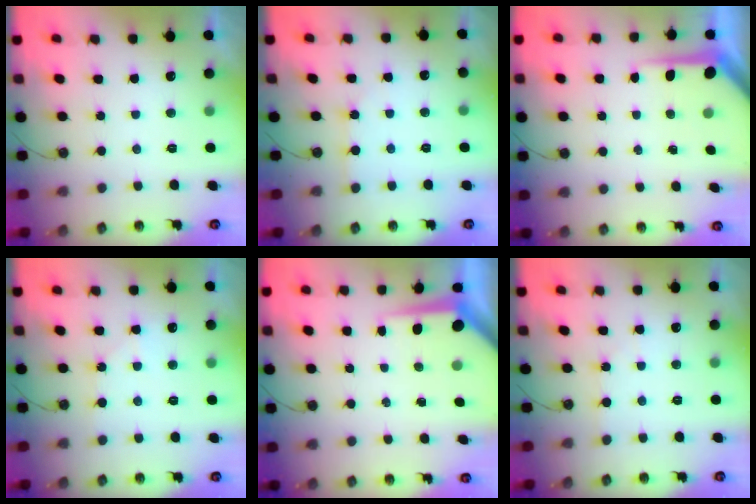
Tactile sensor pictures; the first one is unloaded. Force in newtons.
{"total": 2.4, "press": 2.4, "slide": 0.3}
{"total": 5.1, "press": 5.1, "slide": 0.3}
{"total": 7.2, "press": 7.2, "slide": 0.6}
{"total": 5.7, "press": 5.7, "slide": 0.5}
{"total": 2.1, "press": 2.0, "slide": 0.3}